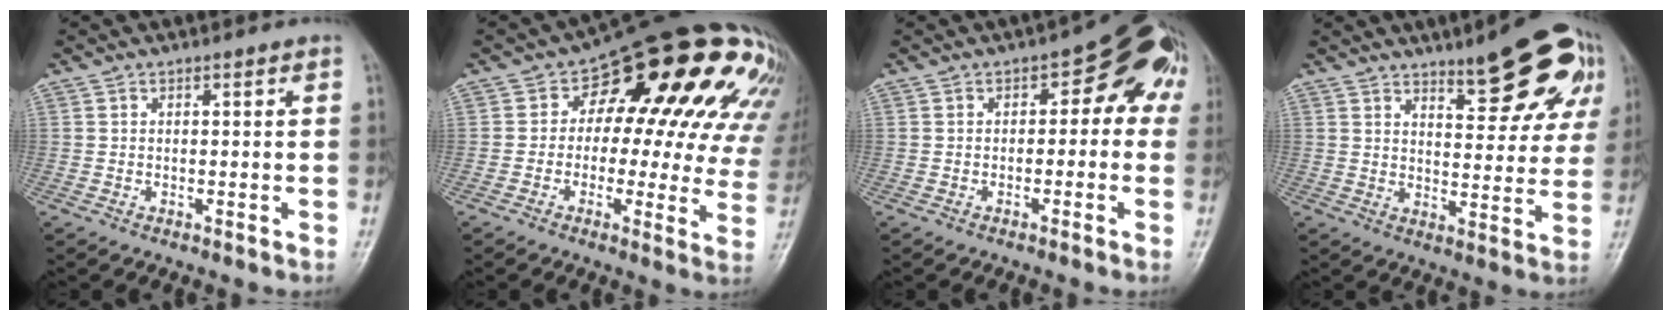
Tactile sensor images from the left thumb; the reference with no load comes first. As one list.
[{"total": 25.4, "force": [9.4, 12.8, 19.8], "torque": [-0.207, 0.018, 0.119]}, {"total": 8.4, "force": [0.8, 5.1, 6.6], "torque": [-0.035, 0.032, -0.004]}, {"total": 14.8, "force": [8.4, 4.9, 11.1], "torque": [-0.105, -0.029, 0.114]}]